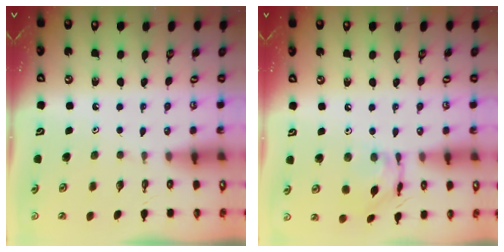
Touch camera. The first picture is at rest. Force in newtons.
{"total": 10.2, "press": 10.2, "slide": 0.7}